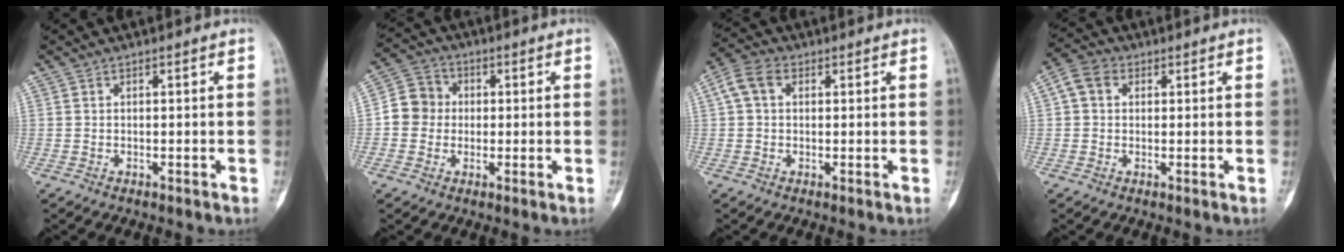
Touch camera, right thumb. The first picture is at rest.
{"total": 7.8, "force": [-0.1, 7.2, 3.0], "torque": [-0.034, 0.022, -0.014]}
{"total": 5.4, "force": [1.4, 3.8, 3.5], "torque": [-0.071, 0.020, 0.024]}
{"total": 4.8, "force": [1.3, 3.8, 2.7], "torque": [-0.044, 0.013, 0.019]}